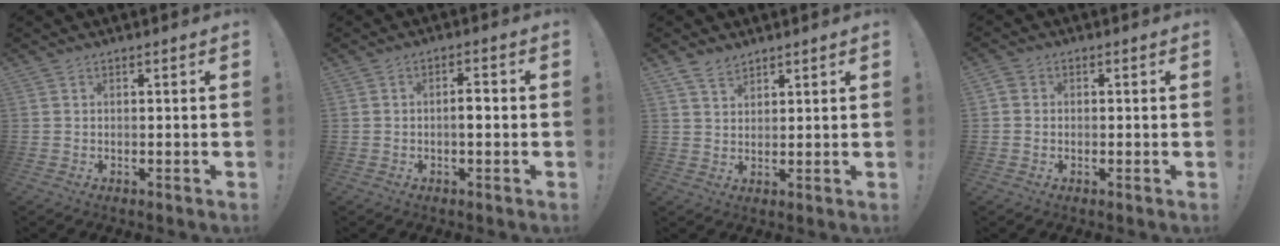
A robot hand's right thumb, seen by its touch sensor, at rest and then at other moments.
{"total": 3.5, "force": [-0.6, 1.0, 3.3], "torque": [-0.045, 0.000, -0.016]}
{"total": 4.7, "force": [3.7, 2.4, 1.7], "torque": [-0.034, -0.016, 0.071]}
{"total": 2.0, "force": [-0.3, 1.7, 0.9], "torque": [-0.014, 0.009, -0.006]}